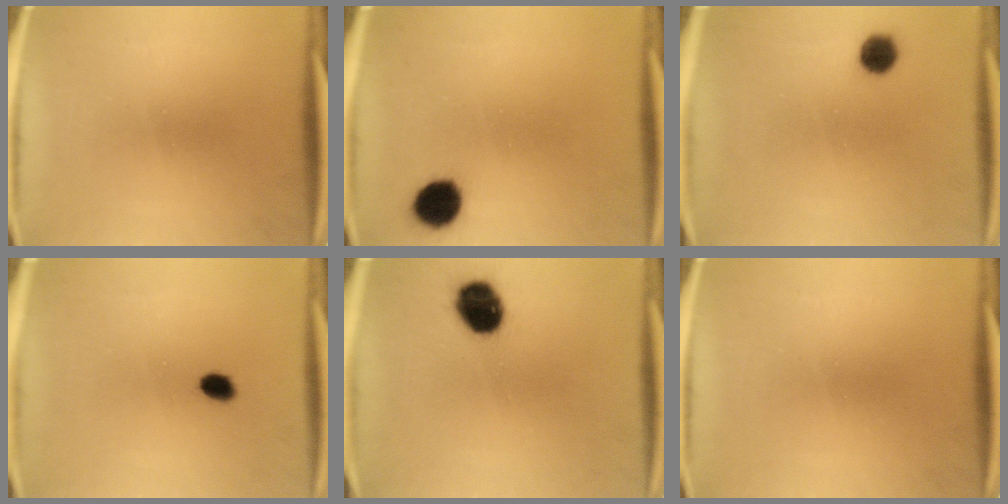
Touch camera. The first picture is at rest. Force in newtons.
{"total": 6.9}
{"total": 4.2}
{"total": 2.6}
{"total": 10.8}
{"total": 0.0}